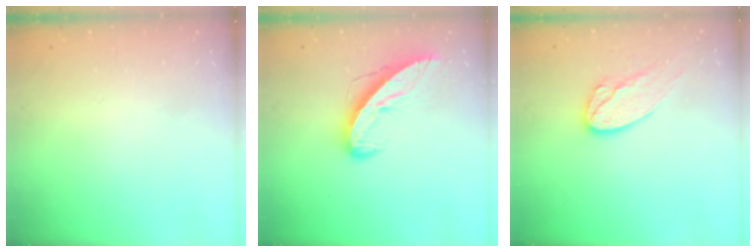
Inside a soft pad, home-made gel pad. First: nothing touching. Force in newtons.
{"total": 10.2, "press": 10.1, "slide": 1.3}
{"total": 12.7, "press": 12.7, "slide": 1.0}